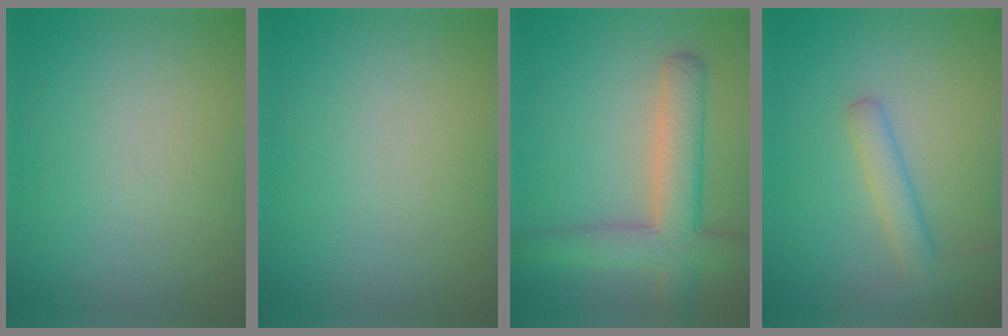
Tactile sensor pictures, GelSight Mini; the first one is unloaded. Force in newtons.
{"total": 0.0}
{"total": 5.7, "press": 5.7, "slide": 0.3}
{"total": 2.6, "press": 2.6, "slide": 0.1}